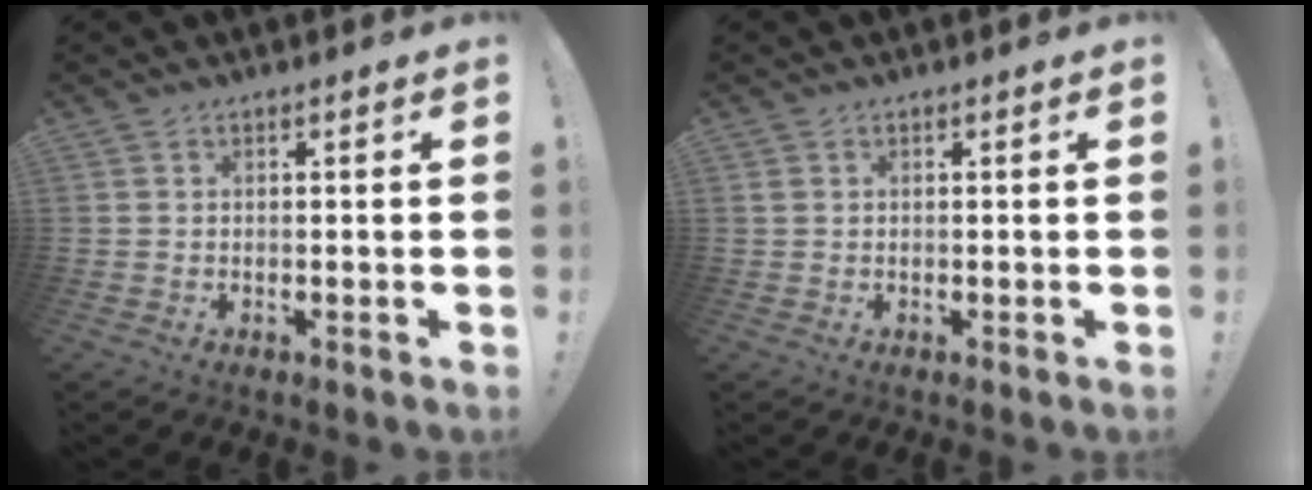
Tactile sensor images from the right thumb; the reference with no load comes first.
{"total": 0.9, "force": [0.5, 0.7, 0.4], "torque": [-0.007, 0.003, 0.008]}